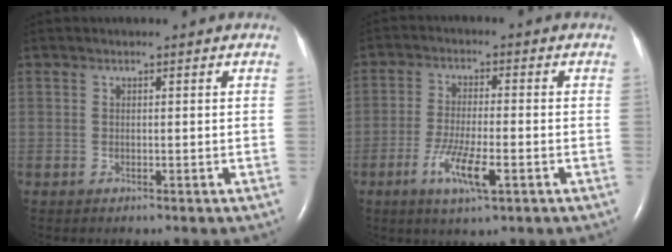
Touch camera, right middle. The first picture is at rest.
{"total": 7.5, "force": [-3.3, 1.2, 6.7], "torque": [-0.135, -0.013, -0.056]}